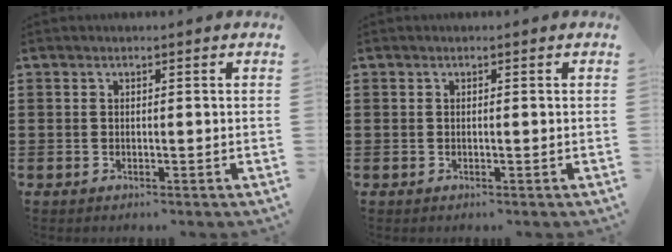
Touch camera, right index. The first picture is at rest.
{"total": 0.0}